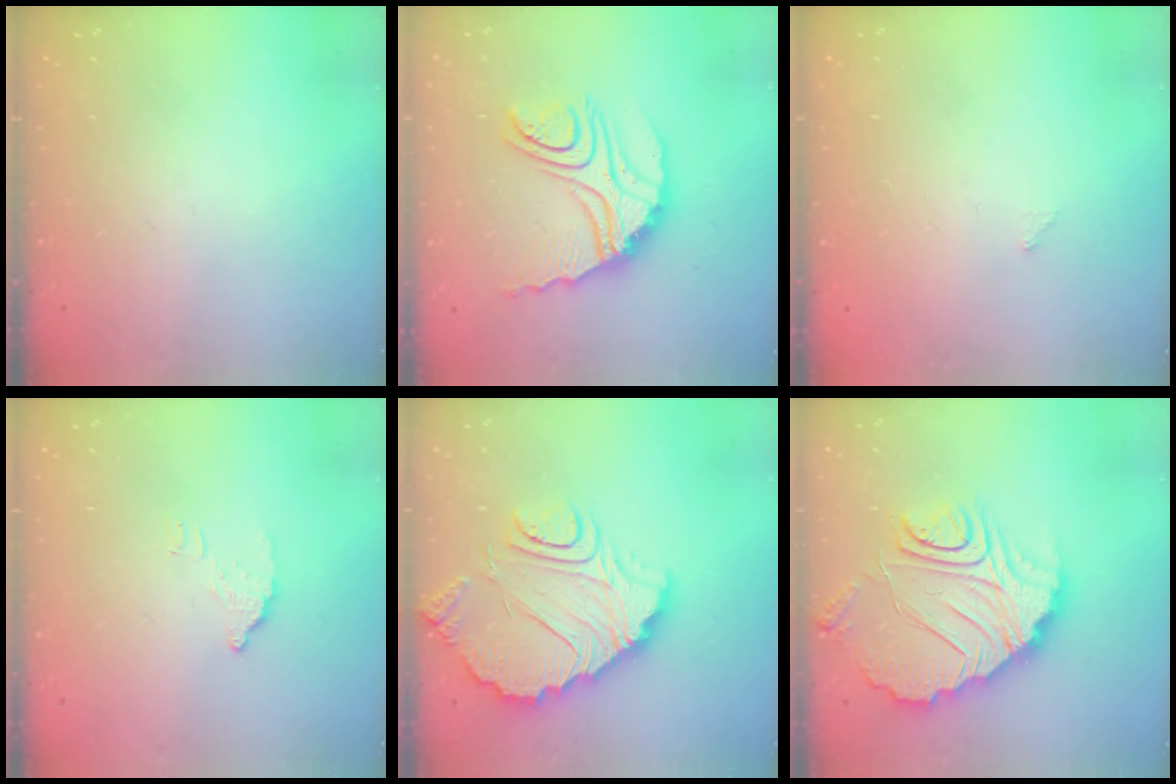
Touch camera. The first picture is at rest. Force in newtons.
{"total": 14.4, "press": 14.3, "slide": 1.4}
{"total": 3.6, "press": 3.6, "slide": 0.1}
{"total": 4.8, "press": 4.8, "slide": 0.3}
{"total": 16.5, "press": 16.4, "slide": 1.4}
{"total": 16.8, "press": 16.7, "slide": 1.6}